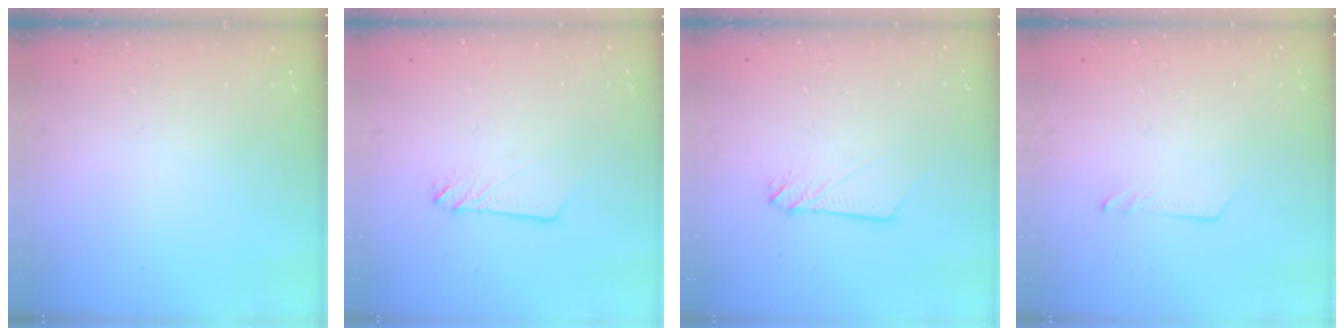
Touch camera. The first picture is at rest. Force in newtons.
{"total": 2.3, "press": 2.3, "slide": 0.3}
{"total": 2.9, "press": 2.9, "slide": 0.4}
{"total": 1.2, "press": 1.2, "slide": 0.1}